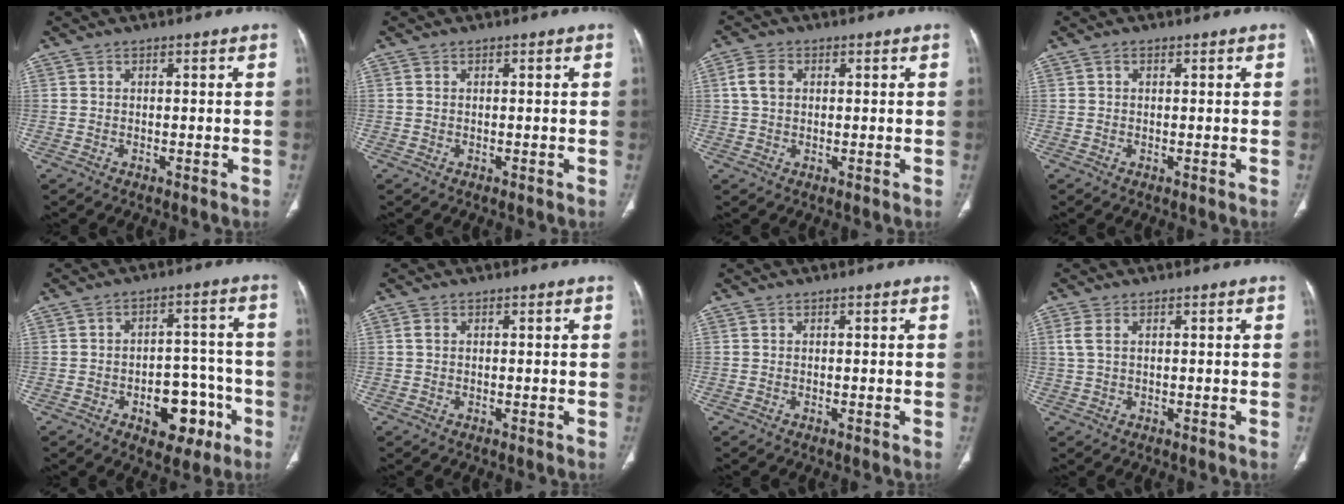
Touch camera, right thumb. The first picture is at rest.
{"total": 0.0}
{"total": 4.2, "force": [1.0, 3.0, 2.9], "torque": [-0.055, 0.006, 0.018]}
{"total": 0.7, "force": [0.3, 0.5, 0.4], "torque": [-0.005, 0.003, 0.005]}
{"total": 11.0, "force": [-4.5, 6.9, 7.3], "torque": [-0.060, 0.046, -0.052]}
{"total": 1.1, "force": [0.2, 0.7, 0.8], "torque": [-0.016, 0.003, 0.007]}
{"total": 0.0}
{"total": 2.5, "force": [0.8, 1.2, 2.0], "torque": [-0.053, 0.011, 0.023]}